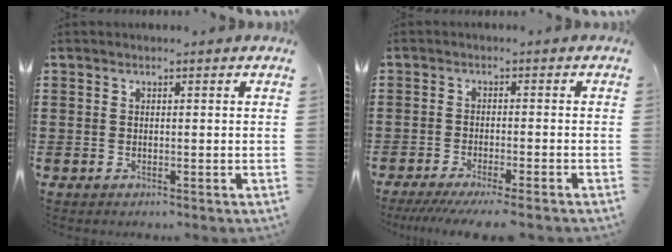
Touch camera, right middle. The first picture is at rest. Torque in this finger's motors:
{"motor_torque": [1.80, 0.34, 0.44, 0.21]}